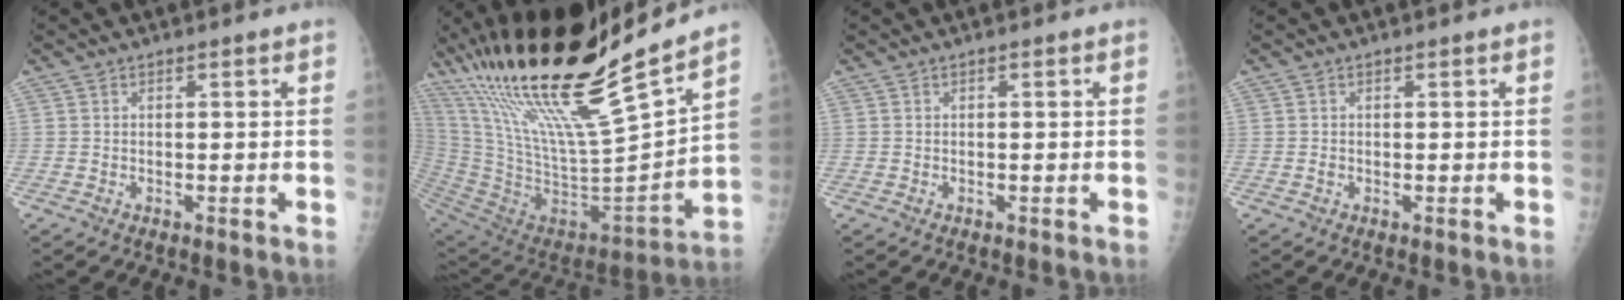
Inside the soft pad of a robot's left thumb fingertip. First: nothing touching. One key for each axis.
{"total": 30.9, "fx": 22.5, "fy": 4.6, "fz": 20.7, "tx": -0.360, "ty": -0.085, "tz": 0.402}
{"total": 0.0}
{"total": 0.5, "fx": 0.0, "fy": 0.4, "fz": 0.2, "tx": -0.002, "ty": 0.000, "tz": 0.000}